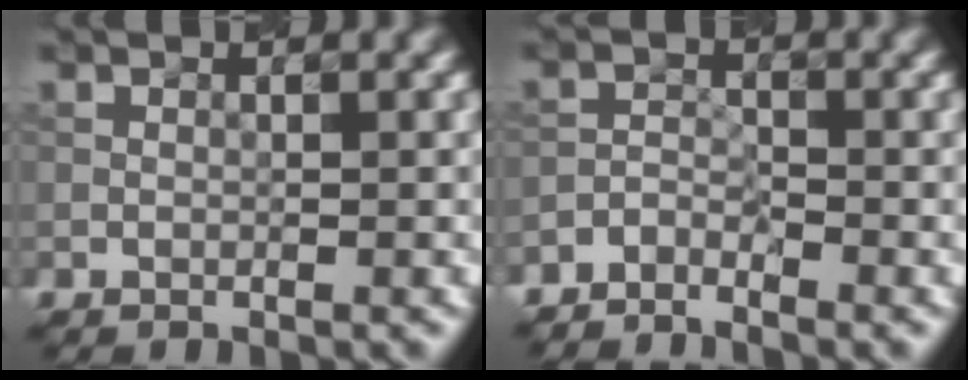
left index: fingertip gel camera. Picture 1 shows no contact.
{"total": 2.4, "force": [-2.3, 0.5, 0.3], "torque": [-0.008, -0.002, -0.056]}